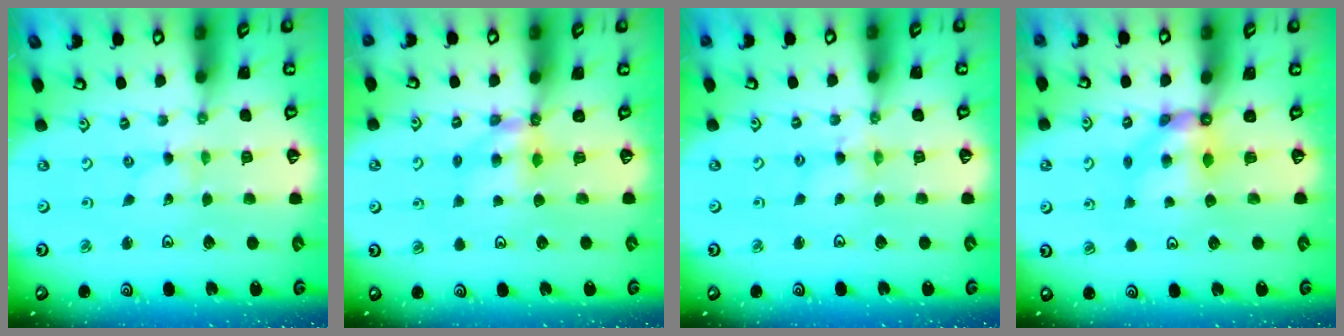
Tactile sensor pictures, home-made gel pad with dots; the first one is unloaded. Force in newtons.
{"total": 6.0, "press": 6.0, "slide": 0.6}
{"total": 2.9, "press": 2.9, "slide": 0.3}
{"total": 6.5, "press": 6.5, "slide": 0.3}